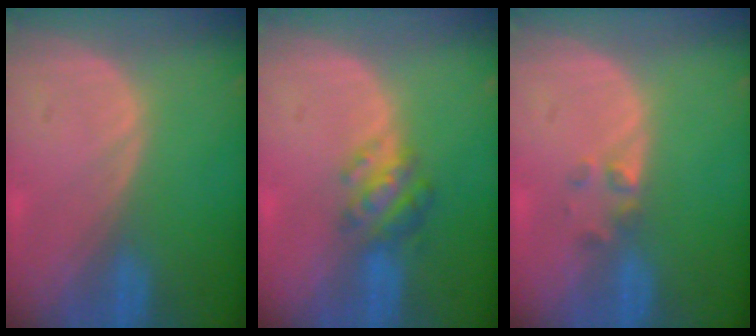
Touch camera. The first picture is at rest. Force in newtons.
{"total": 4.5, "press": 4.5, "slide": 0.6}
{"total": 1.9, "press": 1.7, "slide": 0.8}